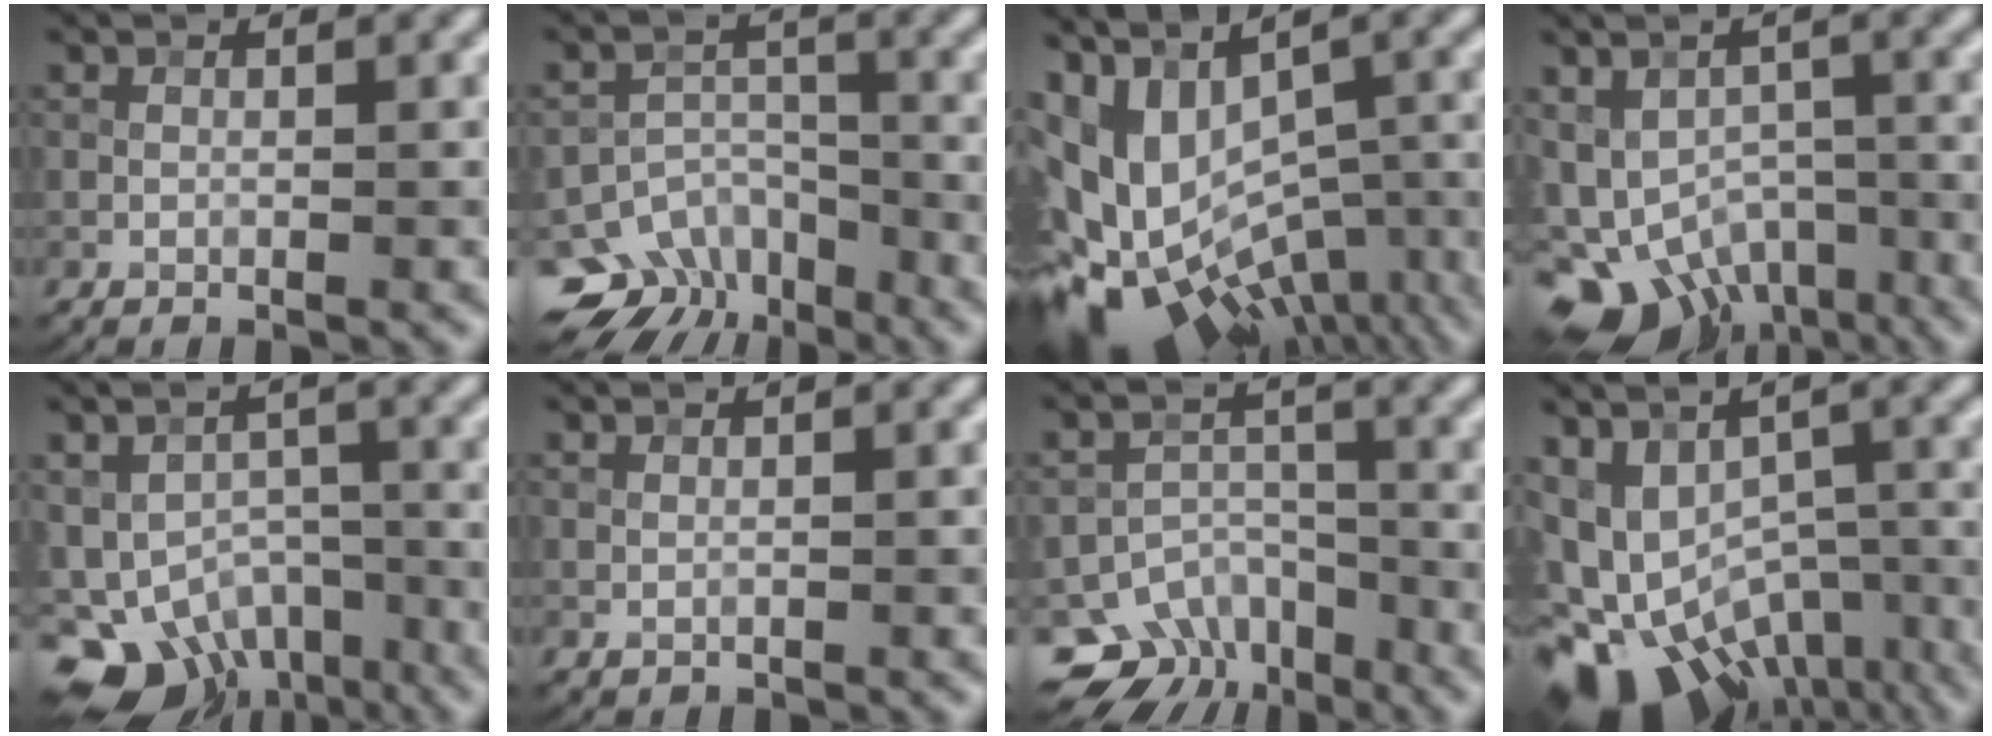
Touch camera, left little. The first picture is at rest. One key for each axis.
{"total": 9.2, "fx": -6.7, "fy": 5.8, "fz": 2.6, "tx": -0.036, "ty": -0.004, "tz": -0.101}
{"total": 14.6, "fx": -4.2, "fy": 8.9, "fz": 10.8, "tx": -0.194, "ty": -0.004, "tz": -0.013}
{"total": 11.1, "fx": -6.9, "fy": 7.0, "fz": 5.3, "tx": -0.084, "ty": -0.022, "tz": -0.084}
{"total": 10.1, "fx": -7.0, "fy": 5.9, "fz": 4.4, "tx": -0.065, "ty": -0.015, "tz": -0.099}
{"total": 0.0}
{"total": 9.3, "fx": -6.9, "fy": 5.8, "fz": 2.5, "tx": -0.032, "ty": -0.007, "tz": -0.100}
{"total": 14.6, "fx": -7.1, "fy": 9.5, "fz": 8.6, "tx": -0.148, "ty": -0.020, "tz": -0.067}